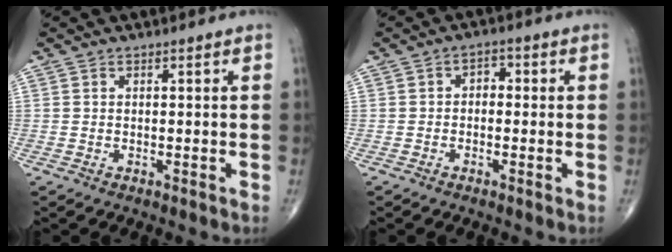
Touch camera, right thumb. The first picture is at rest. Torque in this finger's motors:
{"motor_torque": [-0.40, -0.15, 0.29, 0.08, 0.06]}